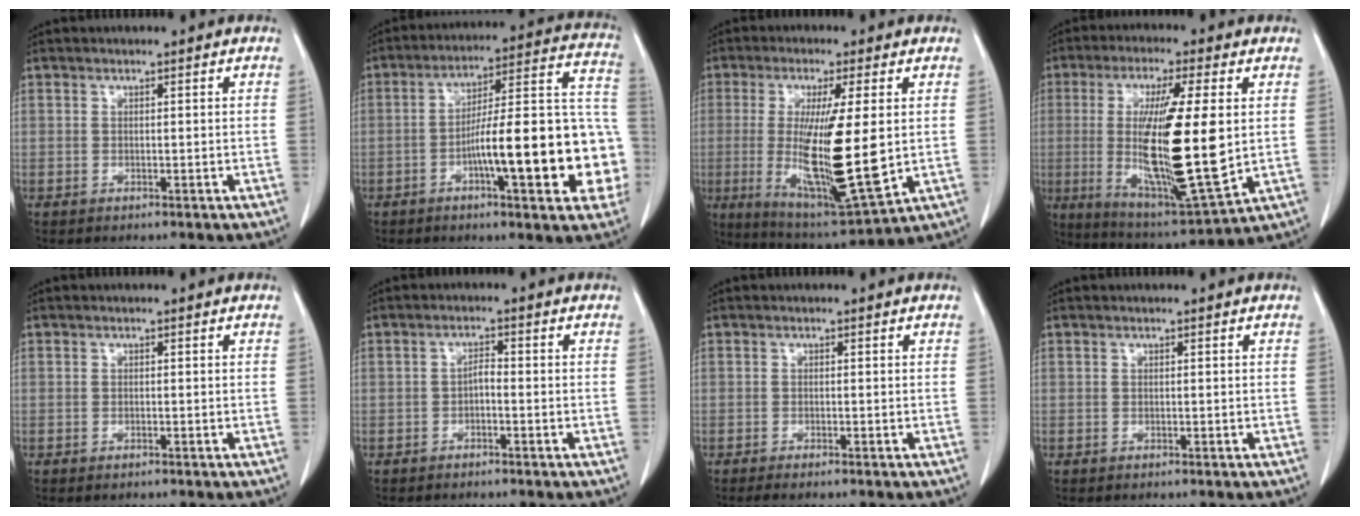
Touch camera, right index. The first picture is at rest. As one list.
[{"total": 20.5, "force": [-5.3, 3.6, 19.5], "torque": [-0.212, 0.040, -0.068]}, {"total": 17.3, "force": [-0.6, 1.8, 17.2], "torque": [-0.323, -0.036, -0.001]}, {"total": 19.5, "force": [0.3, 2.2, 19.4], "torque": [-0.363, -0.025, 0.011]}, {"total": 0.0}, {"total": 1.6, "force": [-0.7, 0.5, 1.4], "torque": [-0.023, 0.005, -0.013]}, {"total": 1.6, "force": [-1.3, 0.0, 0.9], "torque": [-0.012, -0.003, -0.018]}, {"total": 0.0}]